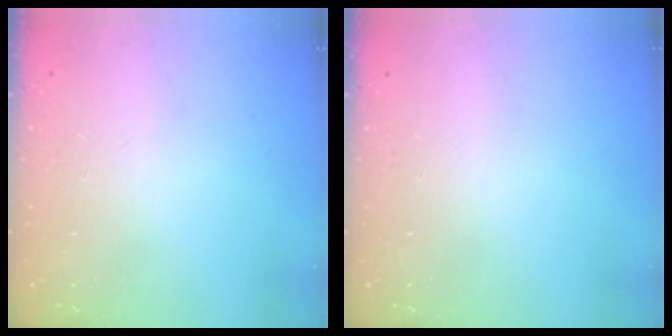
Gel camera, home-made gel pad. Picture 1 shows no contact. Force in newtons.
{"total": 0.0}